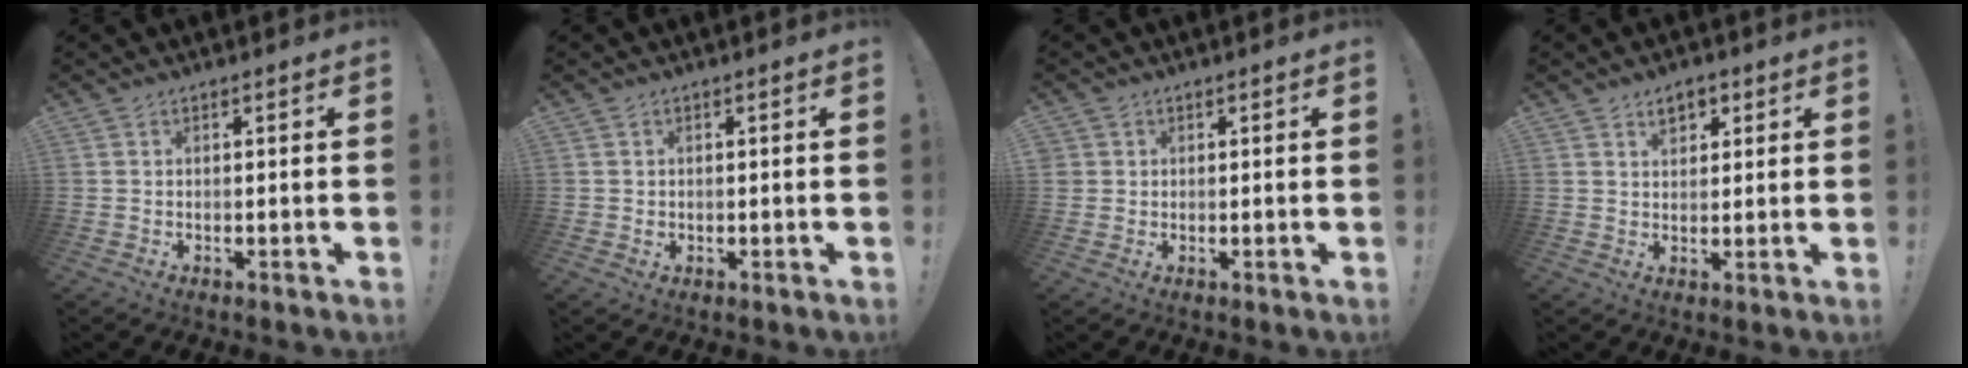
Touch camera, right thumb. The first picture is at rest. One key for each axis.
{"total": 1.0, "fx": 0.2, "fy": 1.0, "fz": 0.2, "tx": 0.002, "ty": 0.001, "tz": 0.001}
{"total": 1.7, "fx": 0.7, "fy": 1.5, "fz": 0.1, "tx": 0.000, "ty": -0.002, "tz": 0.013}
{"total": 4.6, "fx": 2.5, "fy": 3.1, "fz": 2.3, "tx": -0.026, "ty": -0.004, "tz": 0.043}